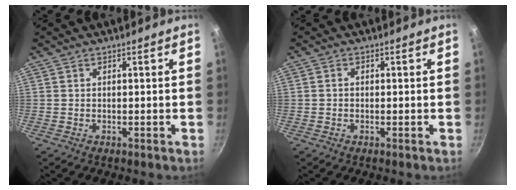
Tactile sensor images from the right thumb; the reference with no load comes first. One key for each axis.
{"total": 0.9, "fx": -0.1, "fy": 0.8, "fz": 0.5, "tx": -0.009, "ty": 0.005, "tz": -0.003}